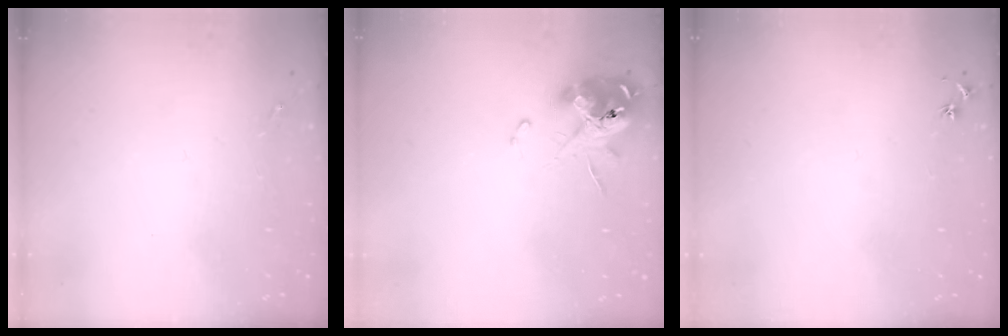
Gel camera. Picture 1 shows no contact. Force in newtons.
{"total": 12.4, "press": 12.2, "slide": 1.6}
{"total": 3.0, "press": 2.9, "slide": 0.4}